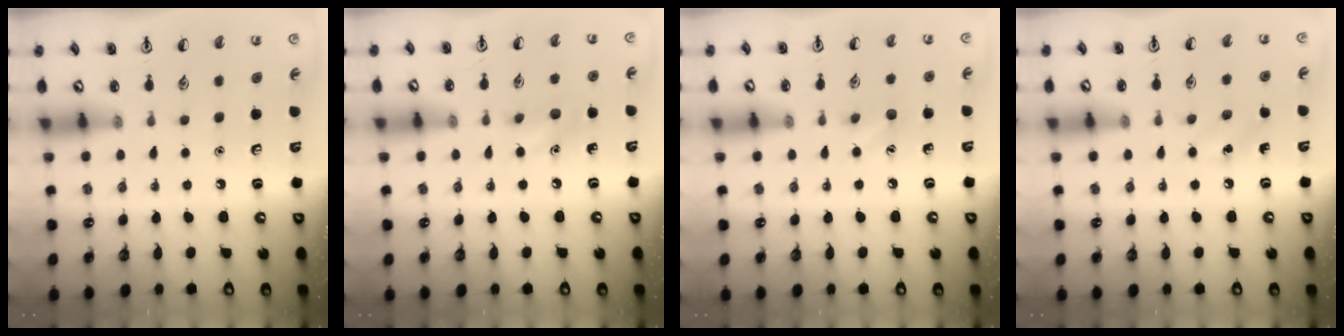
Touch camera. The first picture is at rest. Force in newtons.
{"total": 6.6, "press": 6.4, "slide": 1.9}
{"total": 5.3, "press": 5.1, "slide": 1.6}
{"total": 5.4, "press": 5.2, "slide": 1.5}